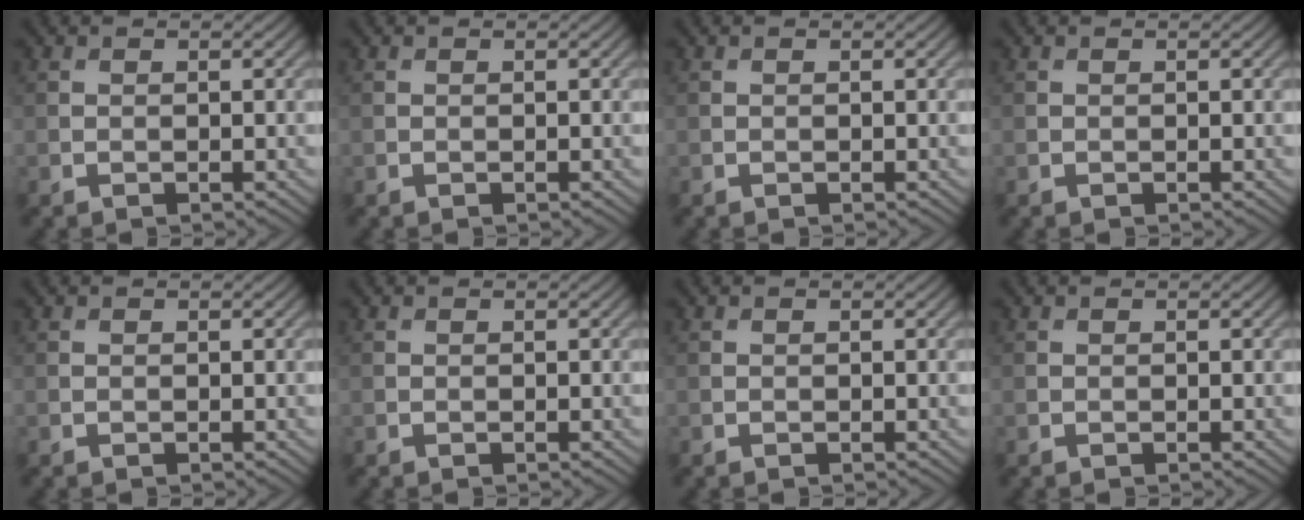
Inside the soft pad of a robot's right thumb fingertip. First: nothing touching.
{"total": 0.0}
{"total": 0.0}
{"total": 0.0}
{"total": 0.0}
{"total": 0.0}
{"total": 0.0}
{"total": 0.0}